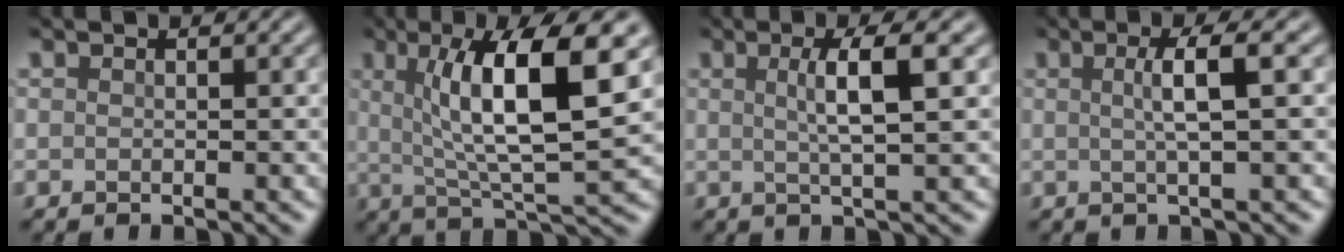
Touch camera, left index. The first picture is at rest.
{"total": 9.9, "force": [2.4, 2.4, 9.3], "torque": [-0.137, -0.010, 0.043]}
{"total": 4.1, "force": [0.7, 0.9, 4.0], "torque": [-0.061, 0.000, 0.009]}
{"total": 3.5, "force": [0.3, 0.7, 3.4], "torque": [-0.055, 0.003, 0.000]}